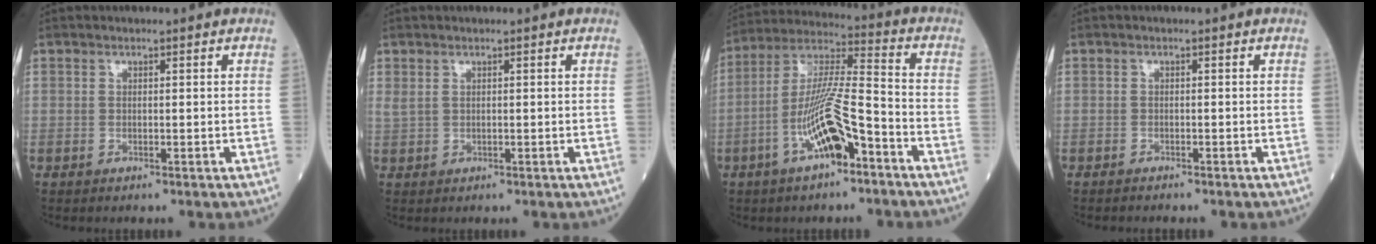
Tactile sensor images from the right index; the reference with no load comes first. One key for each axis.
{"total": 1.0, "fx": 0.5, "fy": 0.0, "fz": 0.8, "tx": -0.031, "ty": 0.004, "tz": 0.018}
{"total": 12.5, "fx": -5.5, "fy": 2.3, "fz": 11.0, "tx": -0.220, "ty": 0.010, "tz": -0.097}
{"total": 0.9, "fx": -0.9, "fy": 0.1, "fz": 0.1, "tx": -0.007, "ty": -0.002, "tz": -0.014}